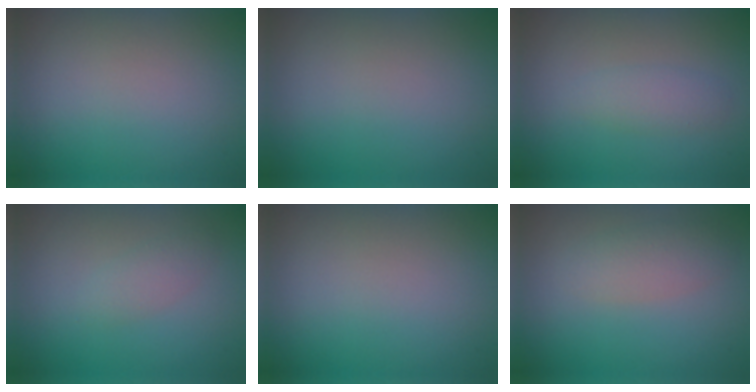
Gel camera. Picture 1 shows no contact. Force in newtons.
{"total": 0.0}
{"total": 1.6, "press": 1.6, "slide": 0.1}
{"total": 1.4, "press": 1.4, "slide": 0.1}
{"total": 0.0}
{"total": 2.4, "press": 2.4, "slide": 0.1}